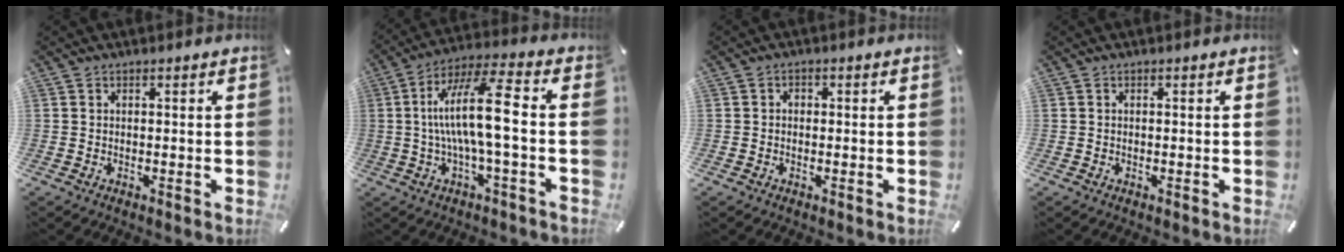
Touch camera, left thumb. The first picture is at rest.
{"total": 15.4, "force": [0.0, 3.1, 15.1], "torque": [-0.299, 0.004, -0.013]}
{"total": 1.3, "force": [-0.5, 1.1, 0.4], "torque": [-0.007, 0.006, -0.013]}
{"total": 0.0}